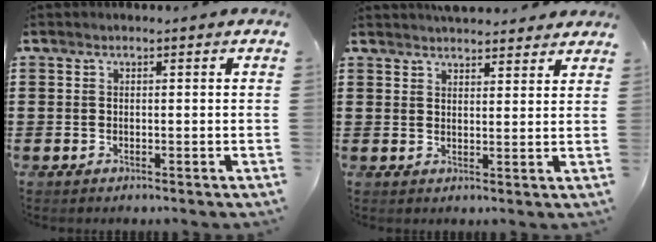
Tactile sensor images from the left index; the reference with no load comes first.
{"total": 3.4, "force": [3.4, 0.3, 0.3], "torque": [-0.014, -0.009, 0.066]}